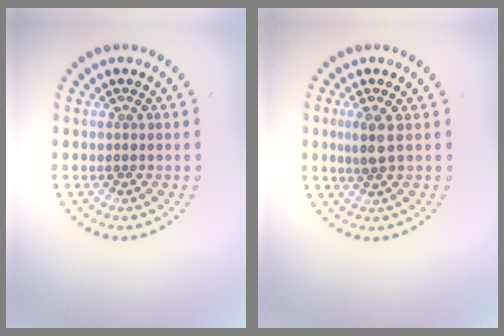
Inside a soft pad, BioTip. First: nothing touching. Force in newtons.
{"total": 1.8, "press": 1.5, "slide": 0.9}